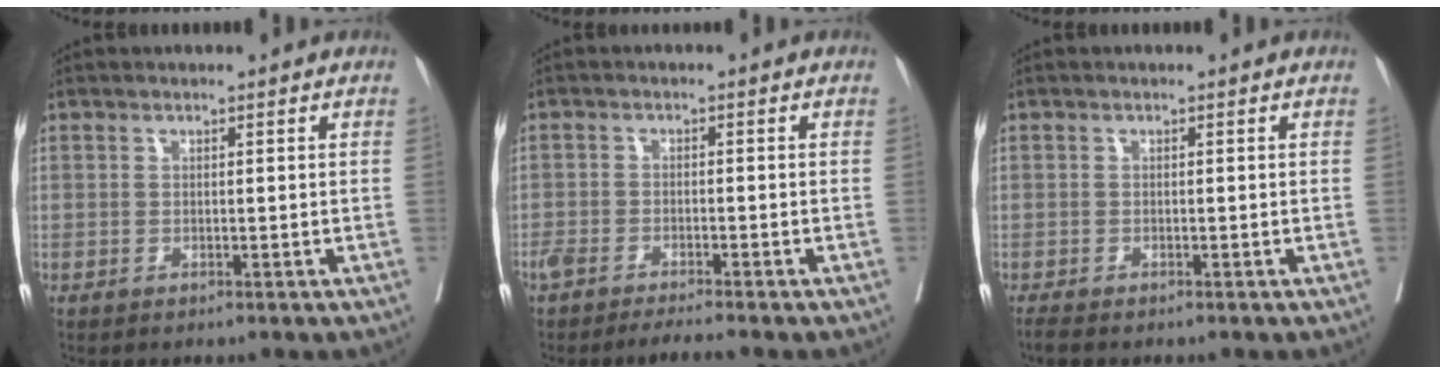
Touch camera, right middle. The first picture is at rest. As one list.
[{"total": 4.8, "force": [-4.2, 0.1, 2.2], "torque": [-0.036, -0.007, -0.072]}, {"total": 1.3, "force": [-1.2, 0.1, 0.6], "torque": [-0.018, -0.007, -0.022]}]